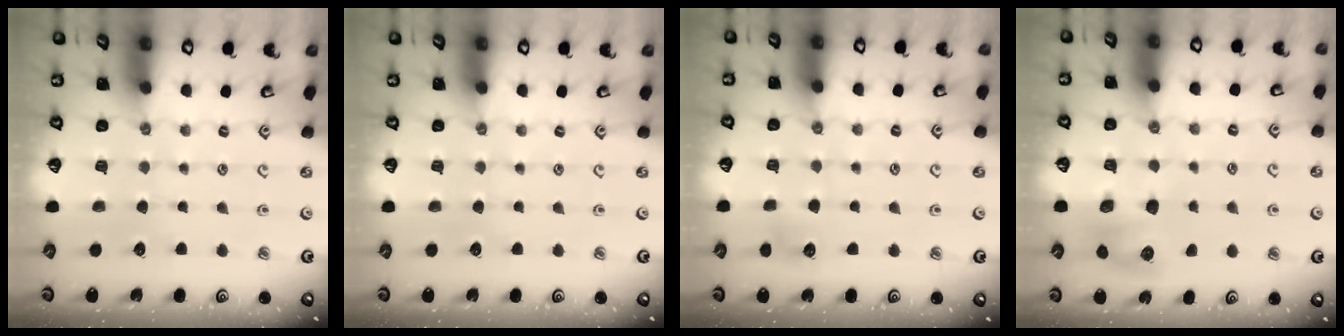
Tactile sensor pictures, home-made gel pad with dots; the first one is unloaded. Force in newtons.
{"total": 0.0}
{"total": 4.3, "press": 4.3, "slide": 0.6}
{"total": 7.2, "press": 7.2, "slide": 0.7}